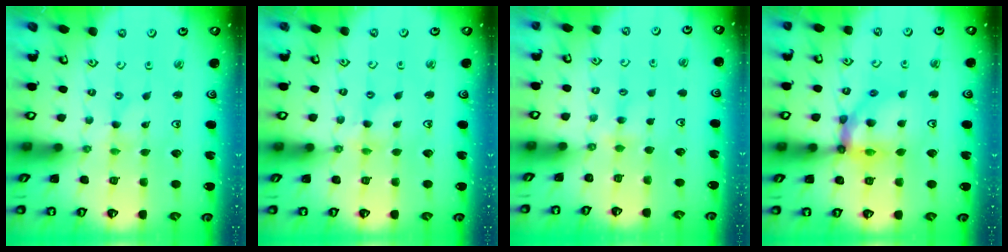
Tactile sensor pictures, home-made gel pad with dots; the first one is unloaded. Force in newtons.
{"total": 2.6, "press": 2.6, "slide": 0.3}
{"total": 2.8, "press": 2.8, "slide": 0.4}
{"total": 12.8, "press": 12.7, "slide": 1.5}